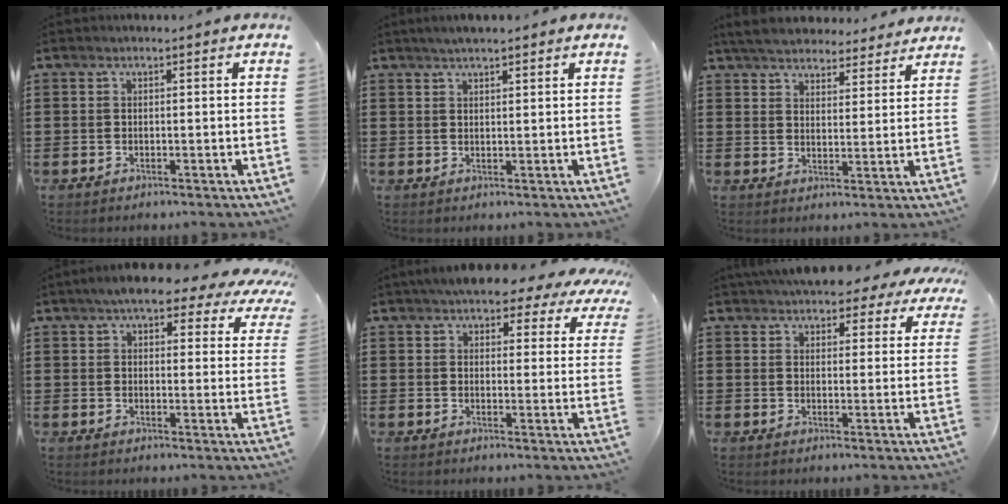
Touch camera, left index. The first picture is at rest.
{"total": 2.2, "force": [1.8, 0.3, 1.3], "torque": [-0.027, 0.006, 0.032]}
{"total": 5.5, "force": [5.3, 1.0, 1.2], "torque": [-0.045, -0.022, 0.094]}
{"total": 7.2, "force": [5.8, 2.2, 3.6], "torque": [-0.068, -0.016, 0.099]}
{"total": 6.3, "force": [5.5, 2.1, 2.3], "torque": [-0.044, -0.020, 0.093]}
{"total": 5.5, "force": [4.9, 2.0, 1.7], "torque": [-0.046, -0.013, 0.087]}